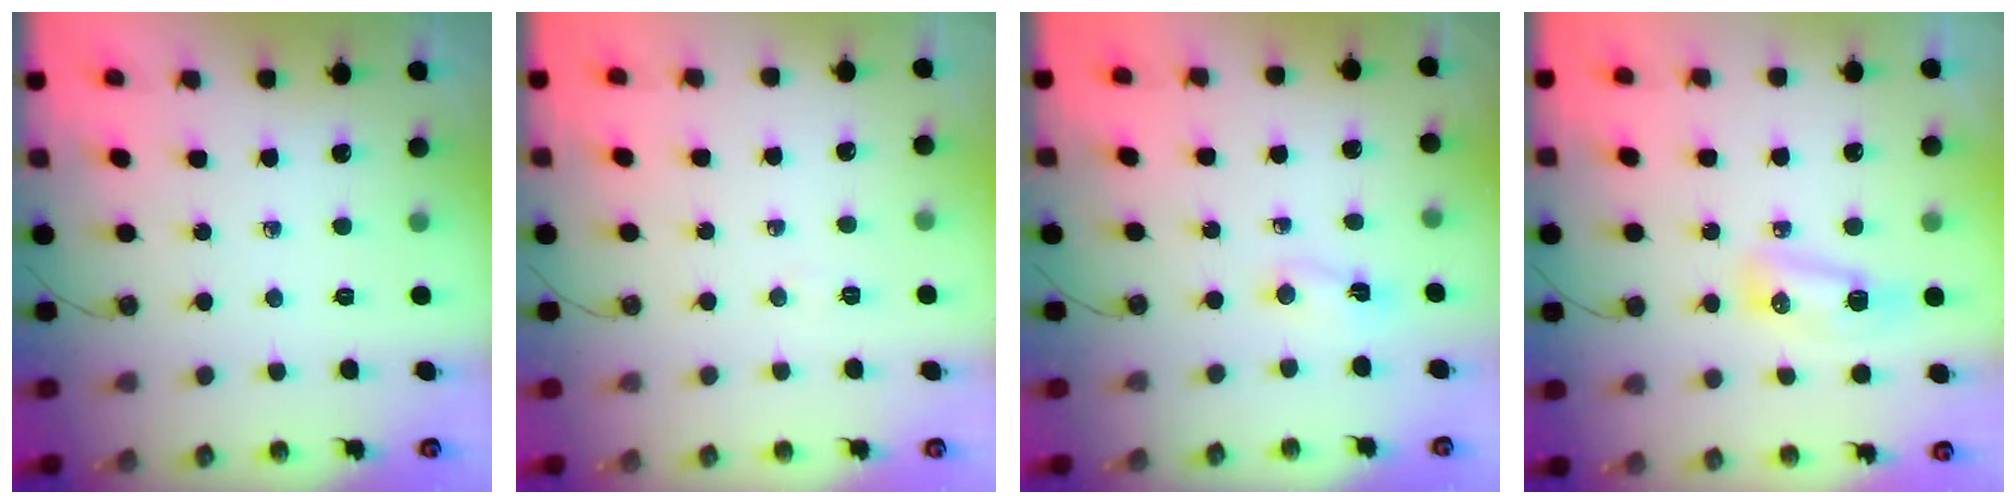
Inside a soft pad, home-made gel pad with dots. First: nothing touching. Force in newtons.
{"total": 3.5, "press": 2.9, "slide": 2.1}
{"total": 2.0, "press": 1.6, "slide": 1.2}
{"total": 7.9, "press": 7.7, "slide": 1.8}